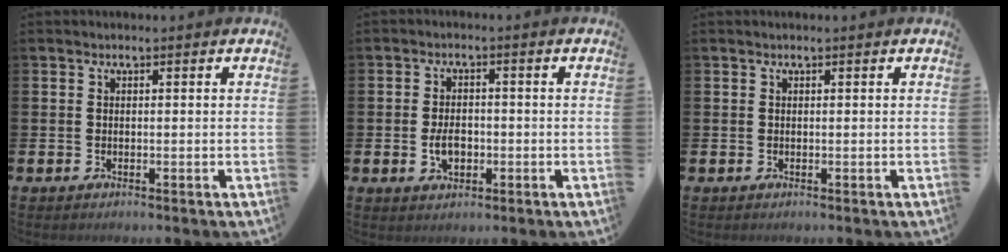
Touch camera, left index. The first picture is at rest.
{"total": 3.3, "force": [-0.7, 2.2, 2.4], "torque": [-0.038, 0.000, -0.015]}
{"total": 0.0}